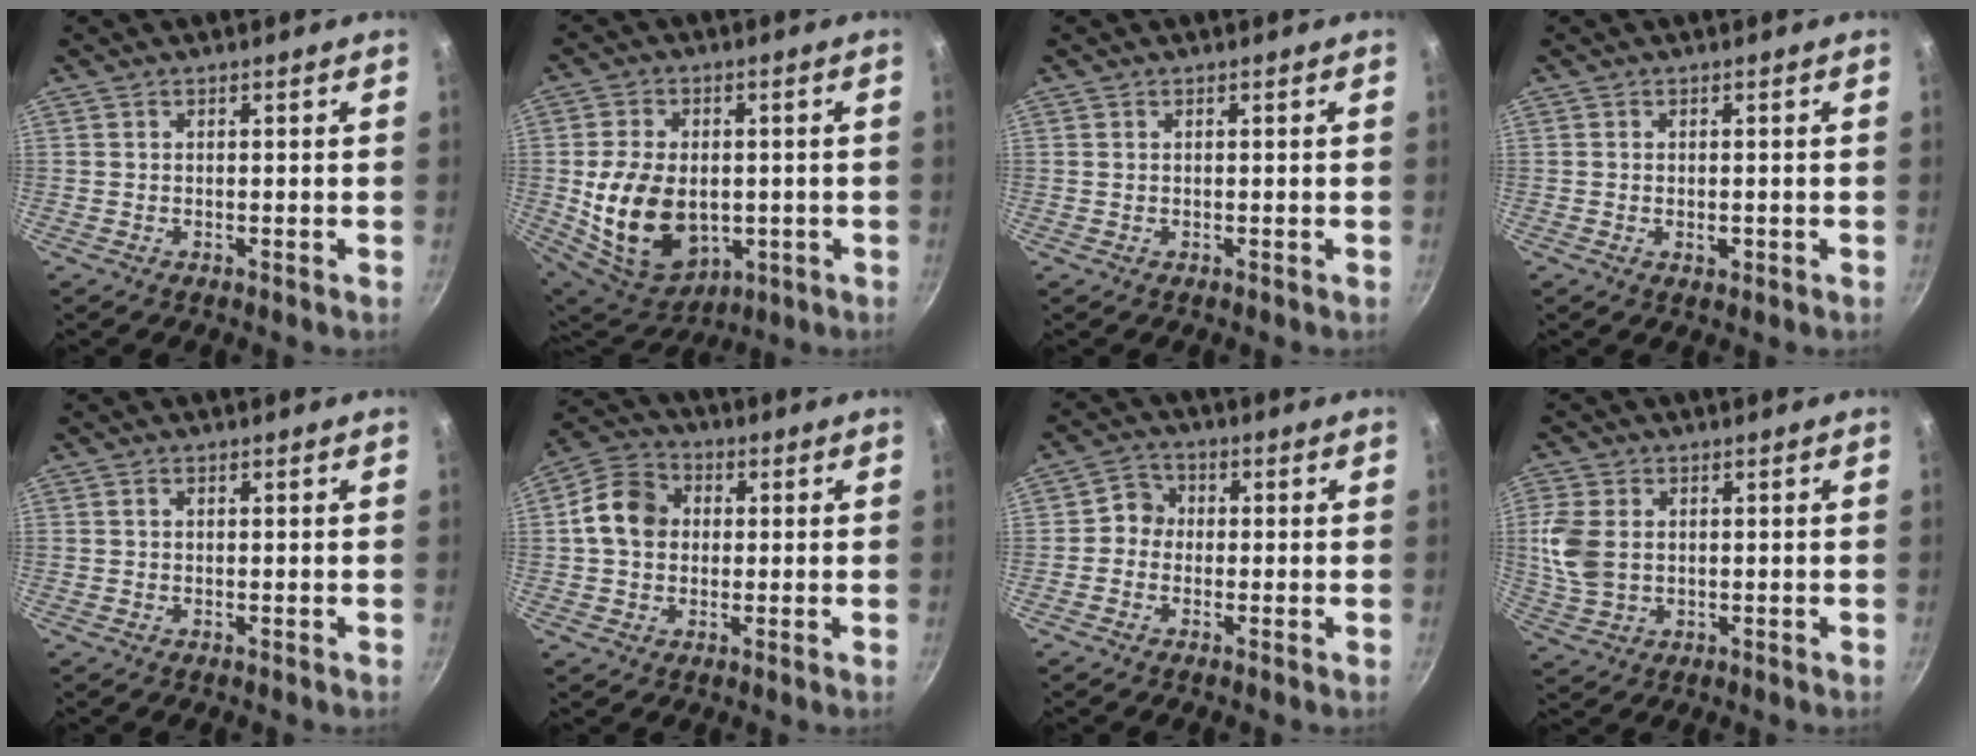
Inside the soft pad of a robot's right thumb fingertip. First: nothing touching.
{"total": 16.6, "force": [-1.4, 11.5, 11.9], "torque": [-0.204, -0.009, -0.001]}
{"total": 0.0}
{"total": 1.6, "force": [-0.3, 1.0, 1.2], "torque": [-0.019, -0.001, -0.005]}
{"total": 0.7, "force": [0.2, 0.6, 0.3], "torque": [-0.004, 0.004, 0.003]}
{"total": 9.5, "force": [0.8, 7.7, 5.4], "torque": [-0.074, 0.018, -0.004]}
{"total": 4.0, "force": [-0.3, 3.8, 1.4], "torque": [0.004, 0.011, -0.021]}
{"total": 8.0, "force": [0.9, 5.8, 5.4], "torque": [-0.114, -0.001, 0.024]}